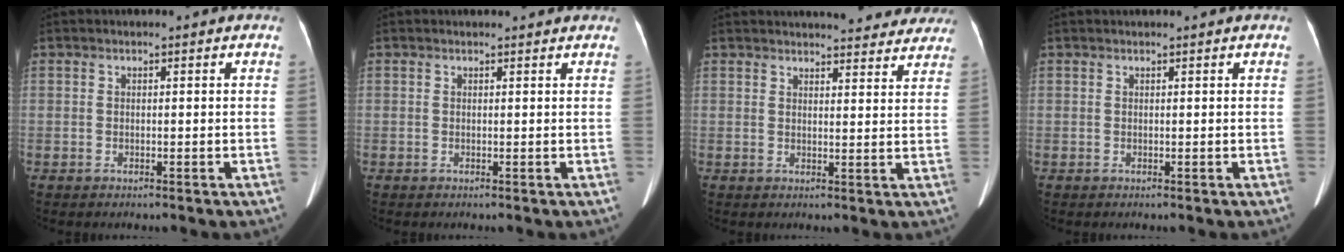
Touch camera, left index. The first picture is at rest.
{"total": 2.4, "force": [2.3, 0.5, 0.4], "torque": [-0.010, 0.017, 0.024]}
{"total": 18.1, "force": [16.9, 4.1, 5.2], "torque": [-0.052, -0.002, 0.187]}
{"total": 1.5, "force": [1.3, -0.4, 0.6], "torque": [-0.011, 0.013, 0.024]}